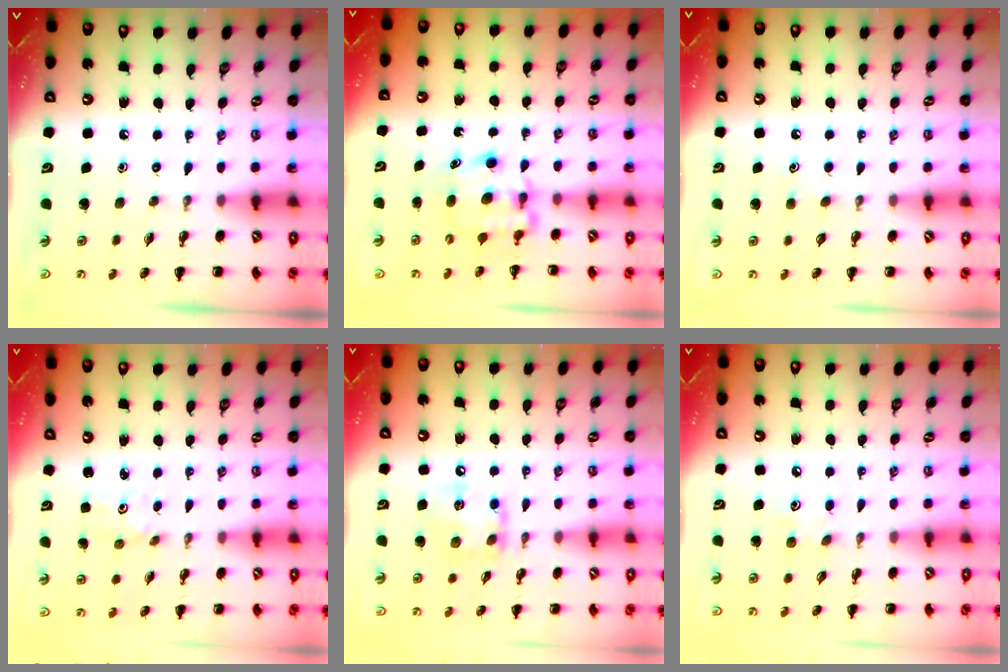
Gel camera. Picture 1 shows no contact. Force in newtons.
{"total": 5.4, "press": 5.3, "slide": 0.6}
{"total": 3.7, "press": 3.5, "slide": 1.1}
{"total": 1.2, "press": 1.1, "slide": 0.4}
{"total": 11.1, "press": 11.0, "slide": 1.2}
{"total": 6.2, "press": 6.0, "slide": 1.7}